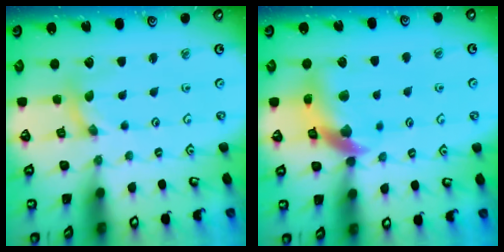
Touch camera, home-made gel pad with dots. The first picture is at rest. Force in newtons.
{"total": 12.8, "press": 12.7, "slide": 1.9}